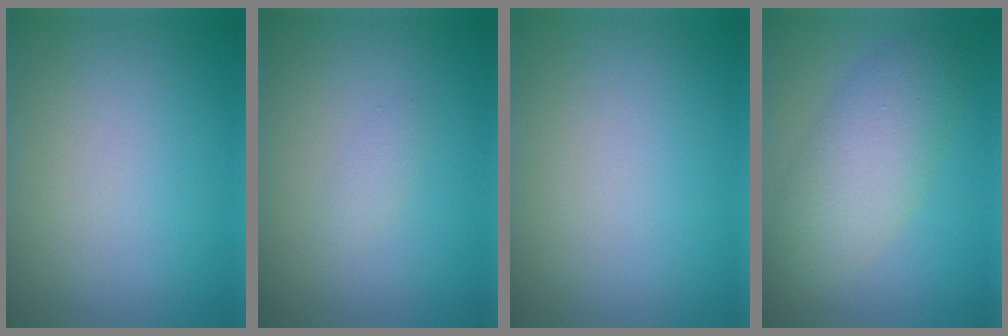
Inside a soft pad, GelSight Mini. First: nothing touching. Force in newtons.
{"total": 0.8, "press": 0.8, "slide": 0.1}
{"total": 0.0}
{"total": 5.7, "press": 5.7, "slide": 0.1}